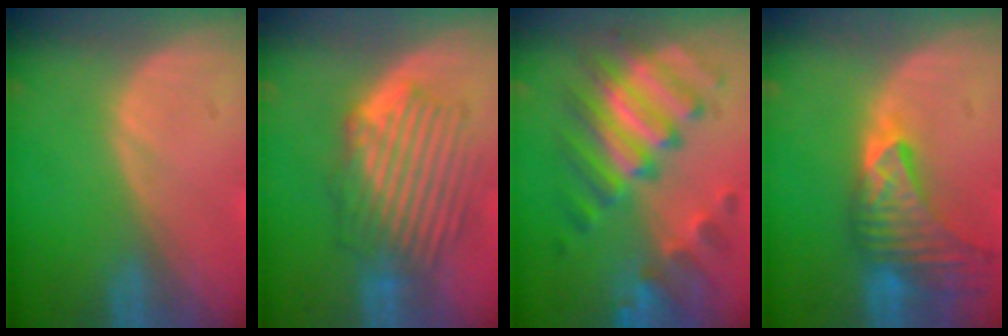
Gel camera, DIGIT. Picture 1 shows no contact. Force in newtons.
{"total": 9.0, "press": 8.2, "slide": 3.6}
{"total": 10.3, "press": 10.3, "slide": 0.8}
{"total": 9.2, "press": 8.3, "slide": 4.0}